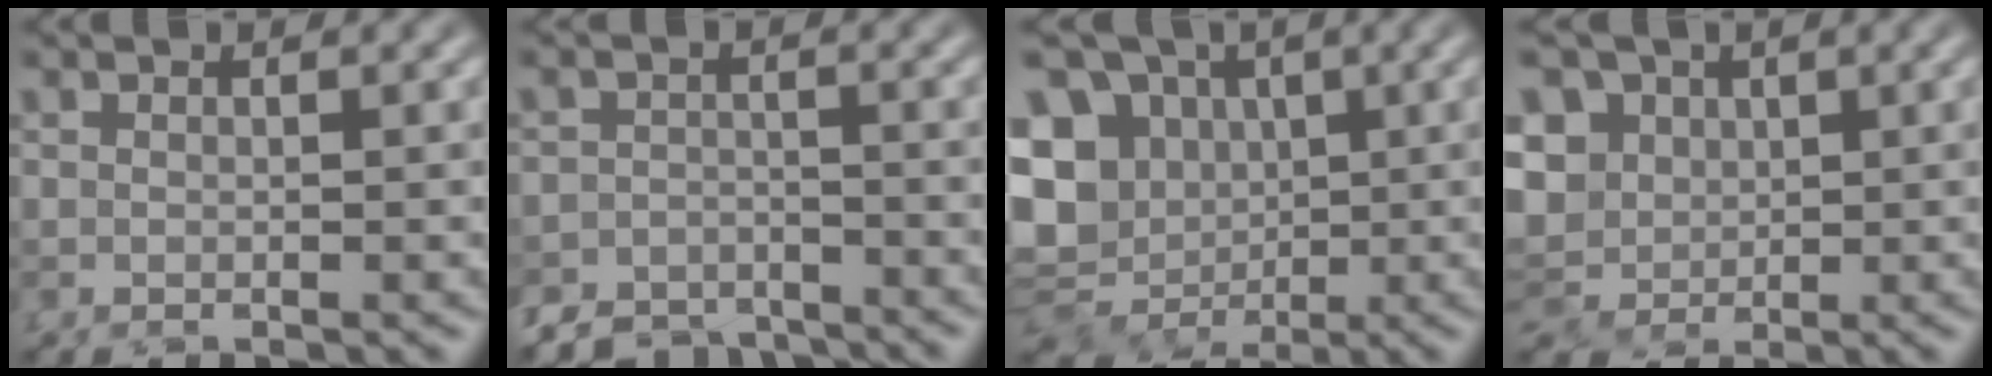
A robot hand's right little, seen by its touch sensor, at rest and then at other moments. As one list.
[{"total": 4.0, "force": [-3.8, 1.4, -0.1], "torque": [0.014, -0.001, -0.072]}, {"total": 12.5, "force": [0.4, 10.9, 6.1], "torque": [-0.118, -0.005, -0.010]}, {"total": 9.1, "force": [3.9, 7.4, 3.7], "torque": [-0.079, 0.028, 0.049]}]